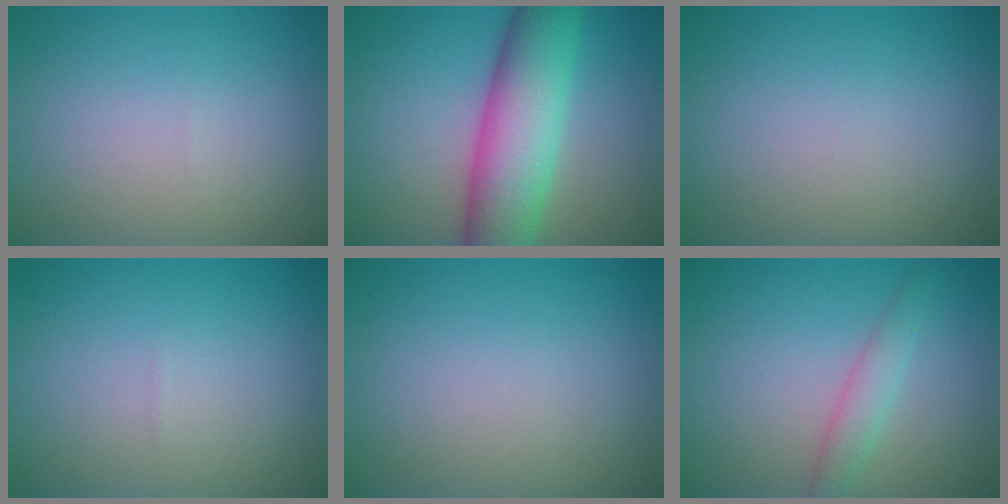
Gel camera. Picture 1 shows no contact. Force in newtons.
{"total": 9.7, "press": 9.7, "slide": 0.1}
{"total": 0.0}
{"total": 0.0}
{"total": 0.0}
{"total": 2.1, "press": 2.1, "slide": 0.1}